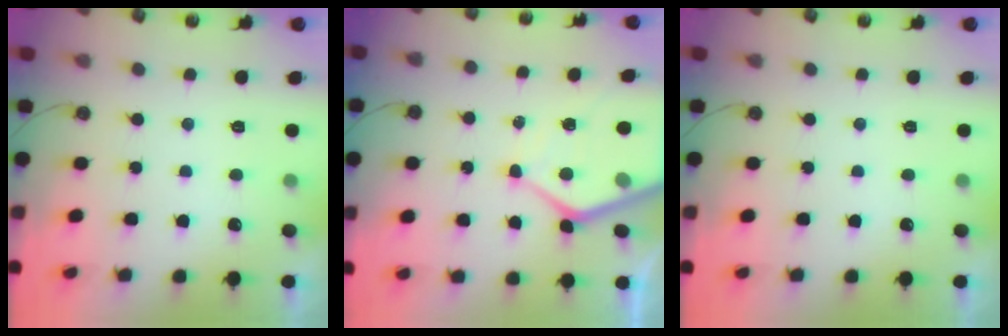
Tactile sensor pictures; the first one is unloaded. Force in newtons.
{"total": 10.2, "press": 10.2, "slide": 0.9}
{"total": 0.0}